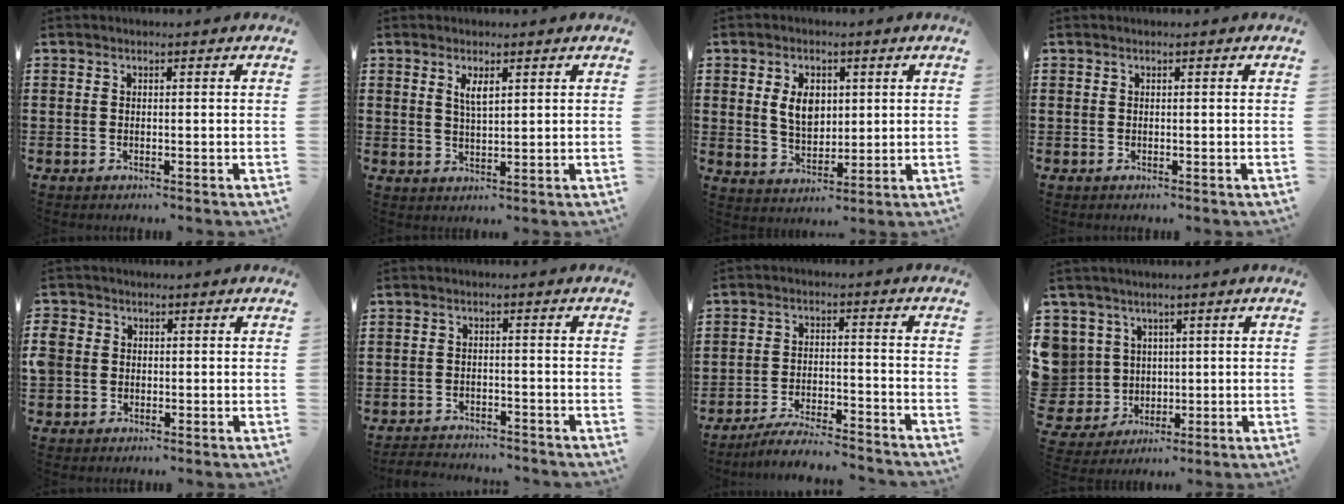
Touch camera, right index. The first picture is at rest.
{"total": 2.7, "force": [1.3, 0.9, 2.2], "torque": [-0.046, 0.004, 0.022]}
{"total": 5.6, "force": [1.3, 3.8, 4.0], "torque": [-0.081, 0.012, 0.019]}
{"total": 0.0}
{"total": 2.3, "force": [-0.3, 2.2, 0.7], "torque": [-0.030, 0.006, -0.012]}
{"total": 2.8, "force": [-2.8, 0.1, -0.1], "torque": [-0.005, -0.001, -0.061]}
{"total": 5.4, "force": [-5.2, -0.1, 1.5], "torque": [-0.031, -0.004, -0.102]}
{"total": 7.0, "force": [1.9, 6.8, 0.3], "torque": [-0.063, -0.008, 0.039]}